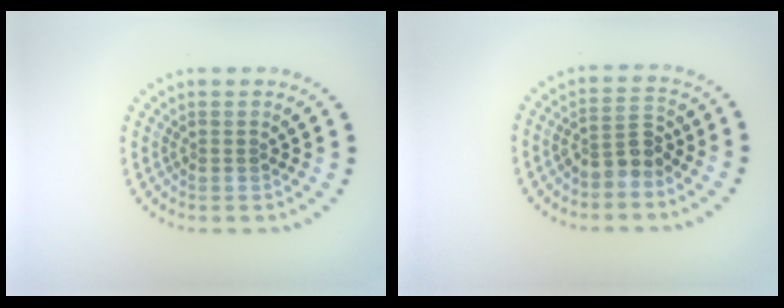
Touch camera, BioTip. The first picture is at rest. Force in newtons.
{"total": 2.7, "press": 2.5, "slide": 1.1}